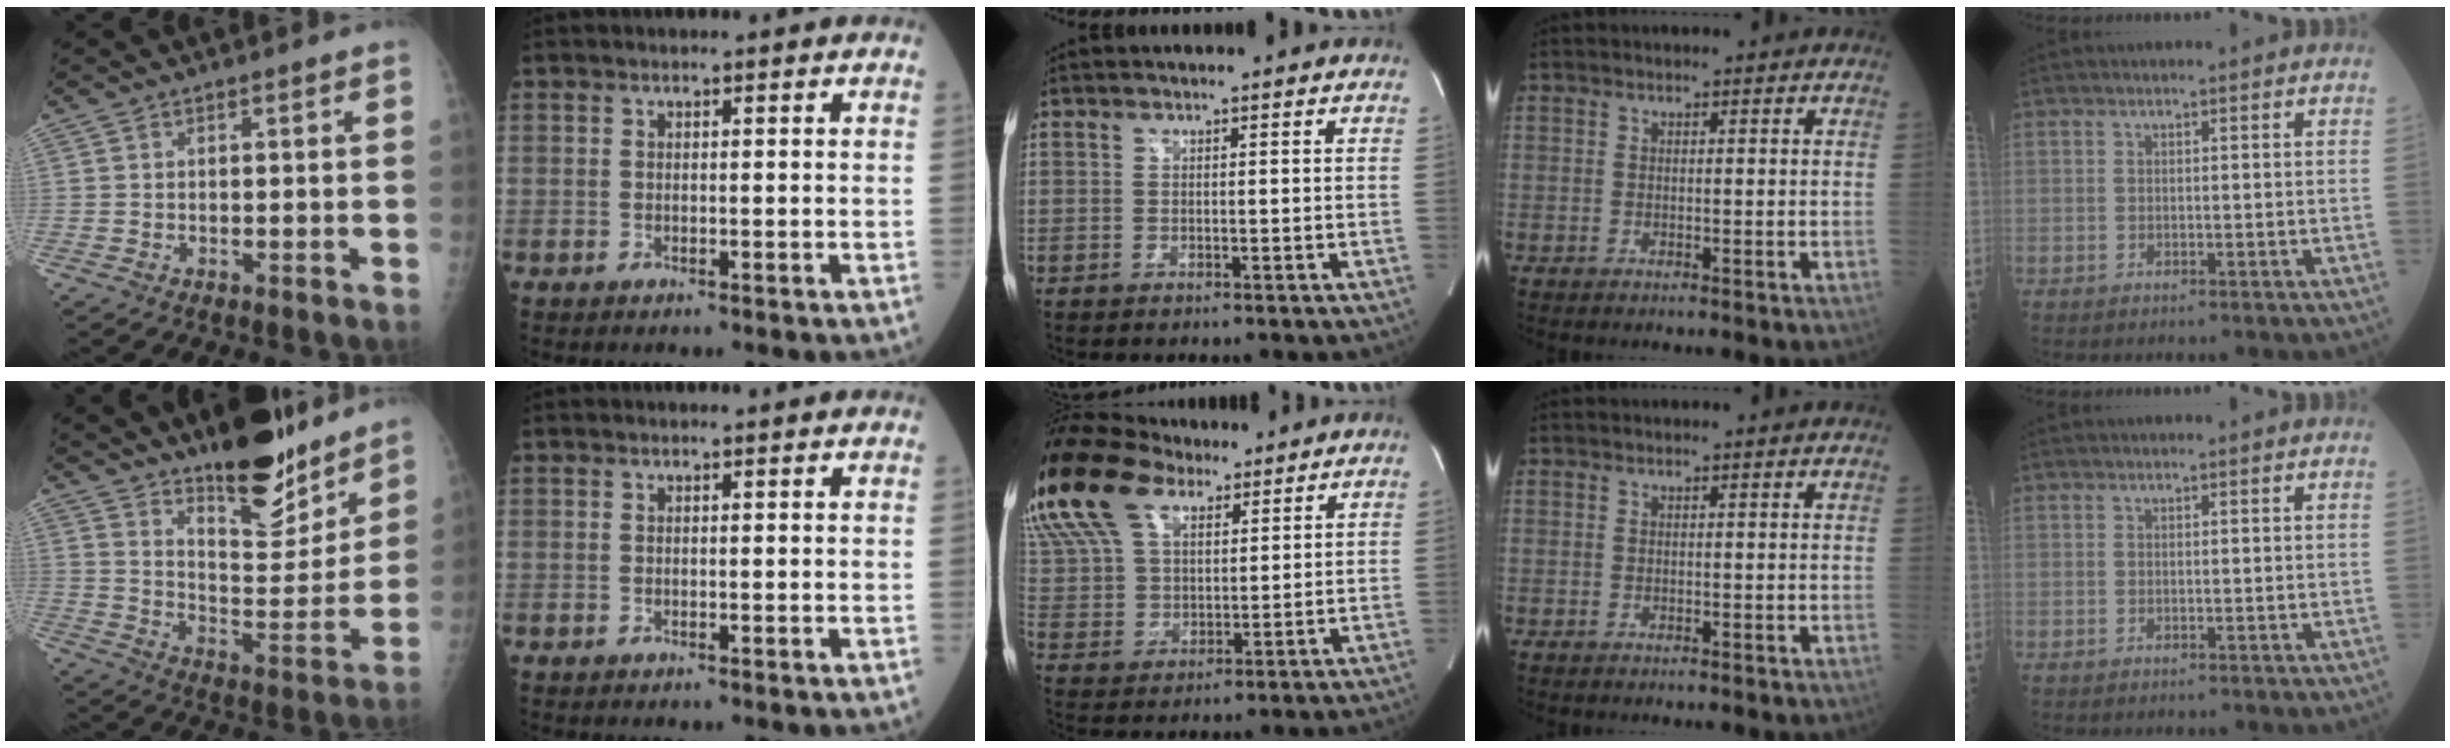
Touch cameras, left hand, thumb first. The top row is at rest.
{"thumb": {"total": 17.1, "force": [13.3, 5.7, 9.1], "torque": [-0.090, -0.110, 0.212]}, "middle": {"total": 23.5, "force": [15.5, 12.5, 12.5], "torque": [-0.345, 0.073, 0.296]}}